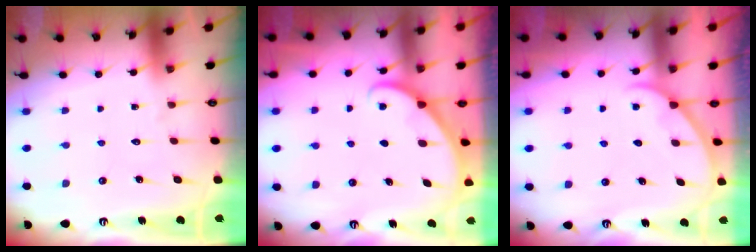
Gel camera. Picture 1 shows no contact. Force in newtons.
{"total": 2.8, "press": 2.8, "slide": 0.2}
{"total": 2.4, "press": 2.4, "slide": 0.3}